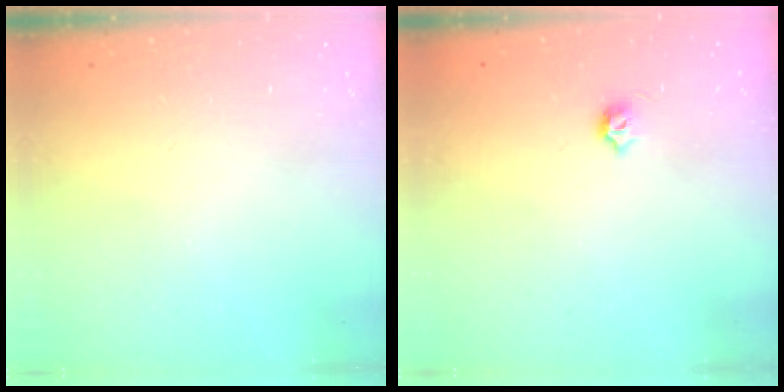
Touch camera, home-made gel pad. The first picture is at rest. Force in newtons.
{"total": 3.9, "press": 3.9, "slide": 0.6}